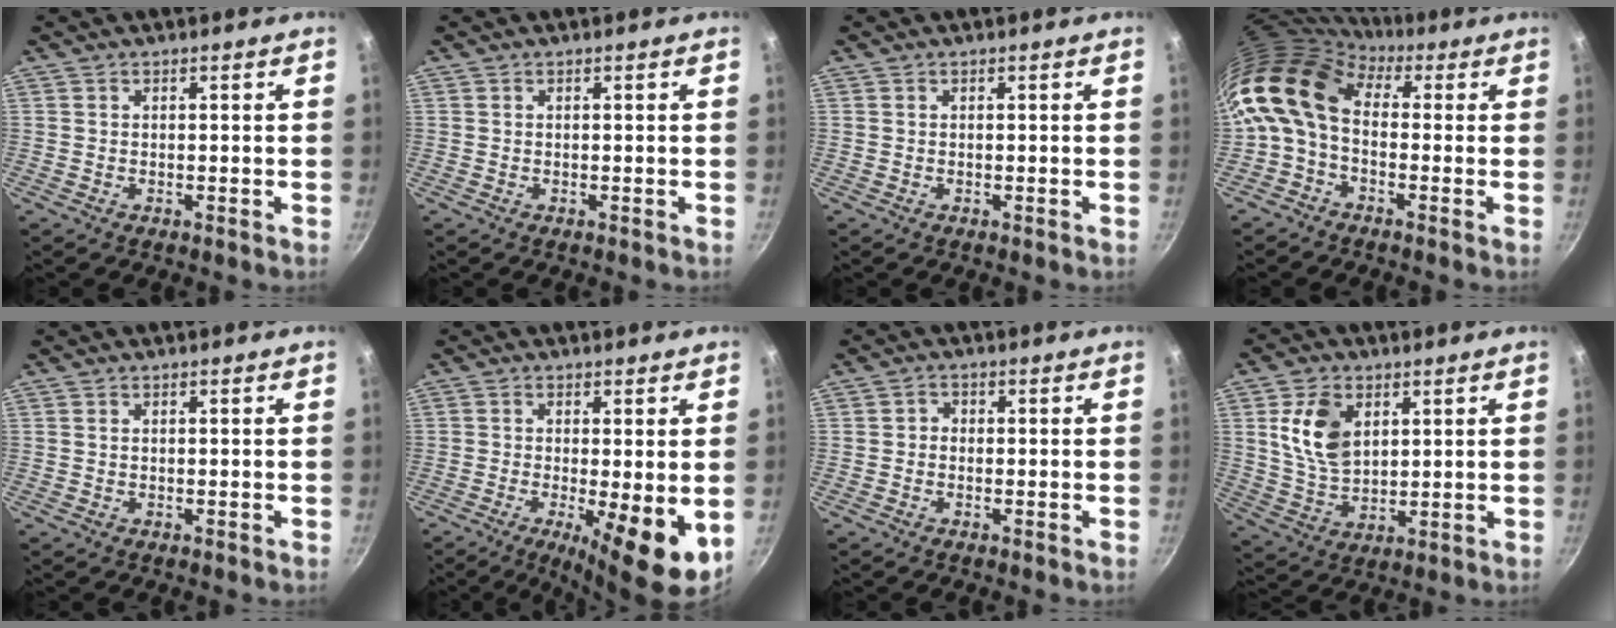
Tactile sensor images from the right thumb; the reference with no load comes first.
{"total": 0.0}
{"total": 0.0}
{"total": 12.9, "force": [0.8, 8.7, 9.5], "torque": [-0.179, 0.026, -0.008]}
{"total": 0.0}
{"total": 10.0, "force": [-2.0, 2.4, 9.5], "torque": [-0.140, -0.011, -0.024]}
{"total": 1.3, "force": [-0.4, 1.2, 0.5], "torque": [-0.006, 0.006, -0.011]}
{"total": 10.7, "force": [3.5, 7.0, 7.4], "torque": [-0.125, -0.019, 0.072]}